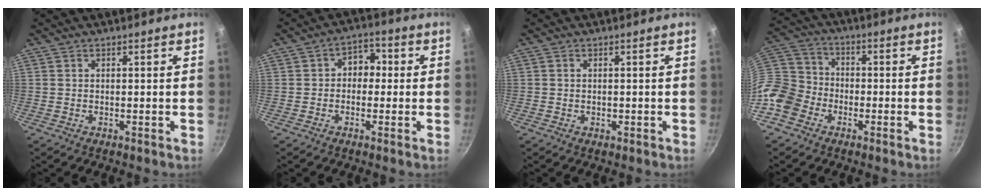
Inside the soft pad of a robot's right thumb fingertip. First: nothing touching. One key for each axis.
{"total": 5.5, "fx": 0.0, "fy": 4.4, "fz": 3.2, "tx": -0.002, "ty": 0.015, "tz": -0.010}
{"total": 0.9, "fx": -0.1, "fy": 0.7, "fz": 0.5, "tx": -0.005, "ty": 0.002, "tz": -0.002}
{"total": 11.3, "fx": -5.1, "fy": 8.8, "fz": 4.8, "tx": -0.070, "ty": 0.047, "tz": -0.117}